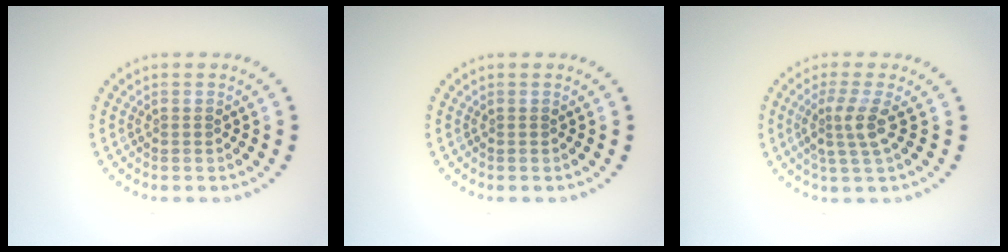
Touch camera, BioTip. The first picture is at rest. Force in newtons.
{"total": 0.0}
{"total": 2.7, "press": 2.1, "slide": 1.7}